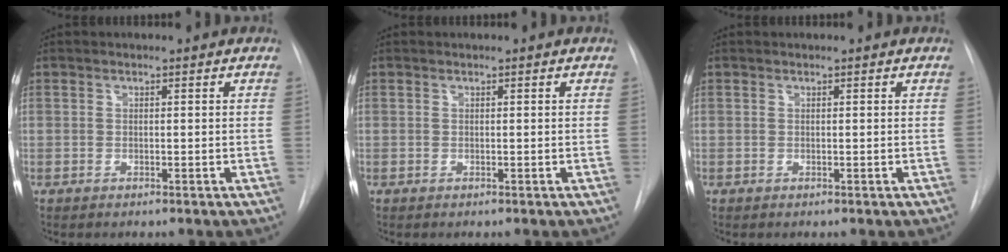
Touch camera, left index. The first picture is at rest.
{"total": 0.0}
{"total": 0.0}